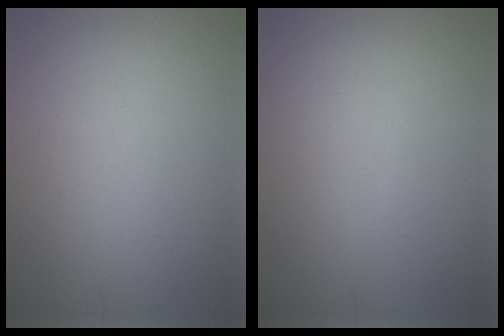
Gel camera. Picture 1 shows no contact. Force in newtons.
{"total": 0.0}